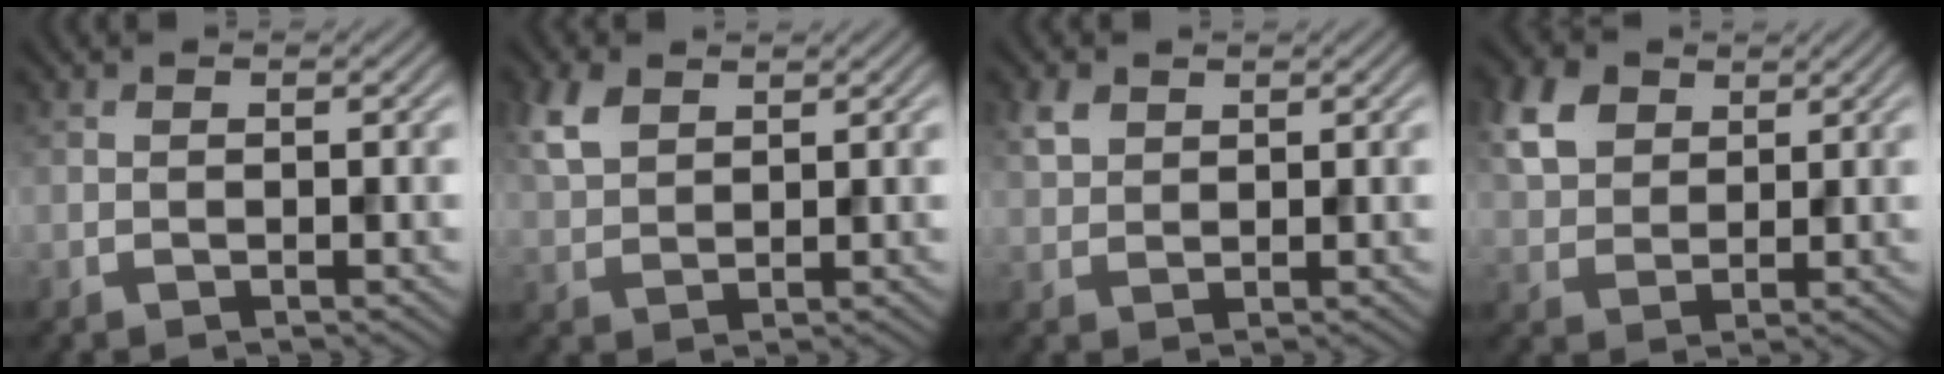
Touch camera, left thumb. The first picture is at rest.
{"total": 4.6, "force": [2.5, 2.7, 2.8], "torque": [-0.076, 0.008, 0.054]}
{"total": 2.6, "force": [1.5, 1.8, 1.3], "torque": [-0.032, 0.004, 0.030]}
{"total": 6.4, "force": [2.9, 4.5, 3.5], "torque": [-0.097, 0.010, 0.056]}